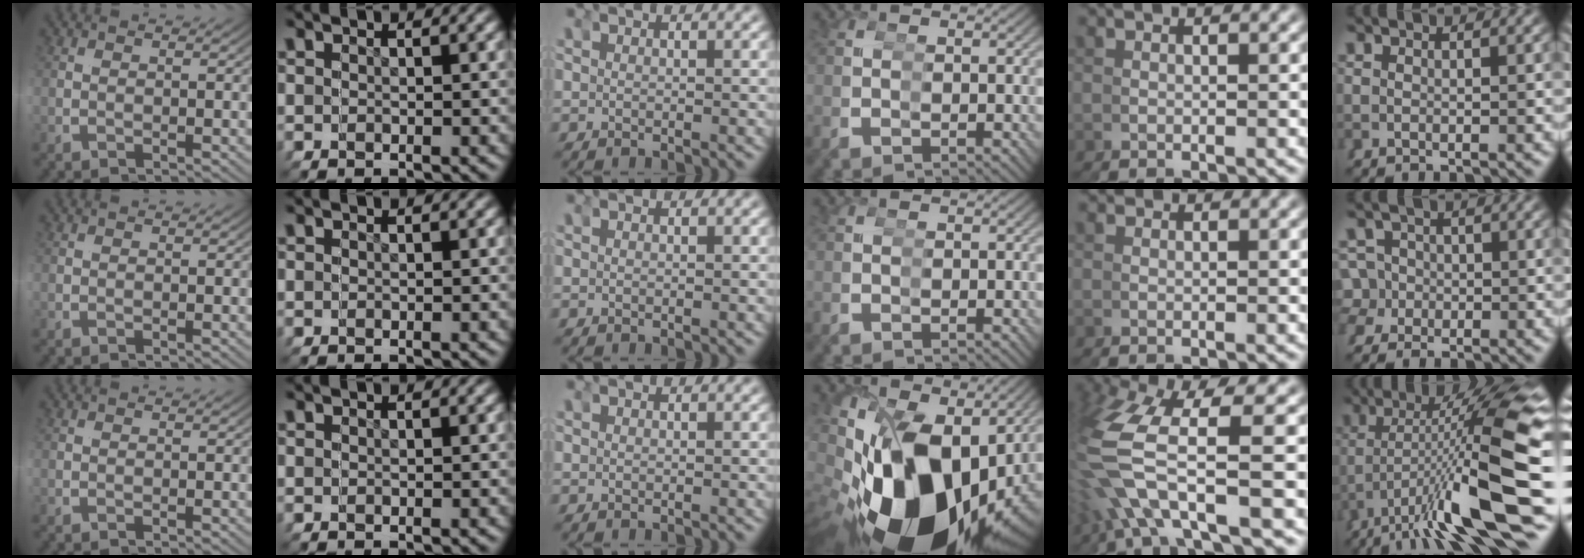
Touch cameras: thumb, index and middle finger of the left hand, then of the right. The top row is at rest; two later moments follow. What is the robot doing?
{"motion": "grasp_and_lifting", "object": "scissors"}